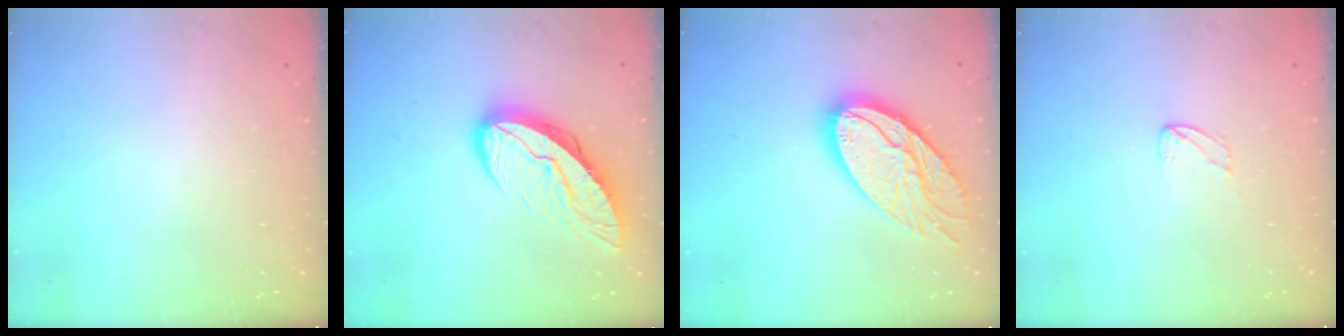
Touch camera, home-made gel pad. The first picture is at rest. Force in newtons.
{"total": 12.5, "press": 12.5, "slide": 1.2}
{"total": 20.5, "press": 20.5, "slide": 2.0}
{"total": 2.4, "press": 2.4, "slide": 0.1}